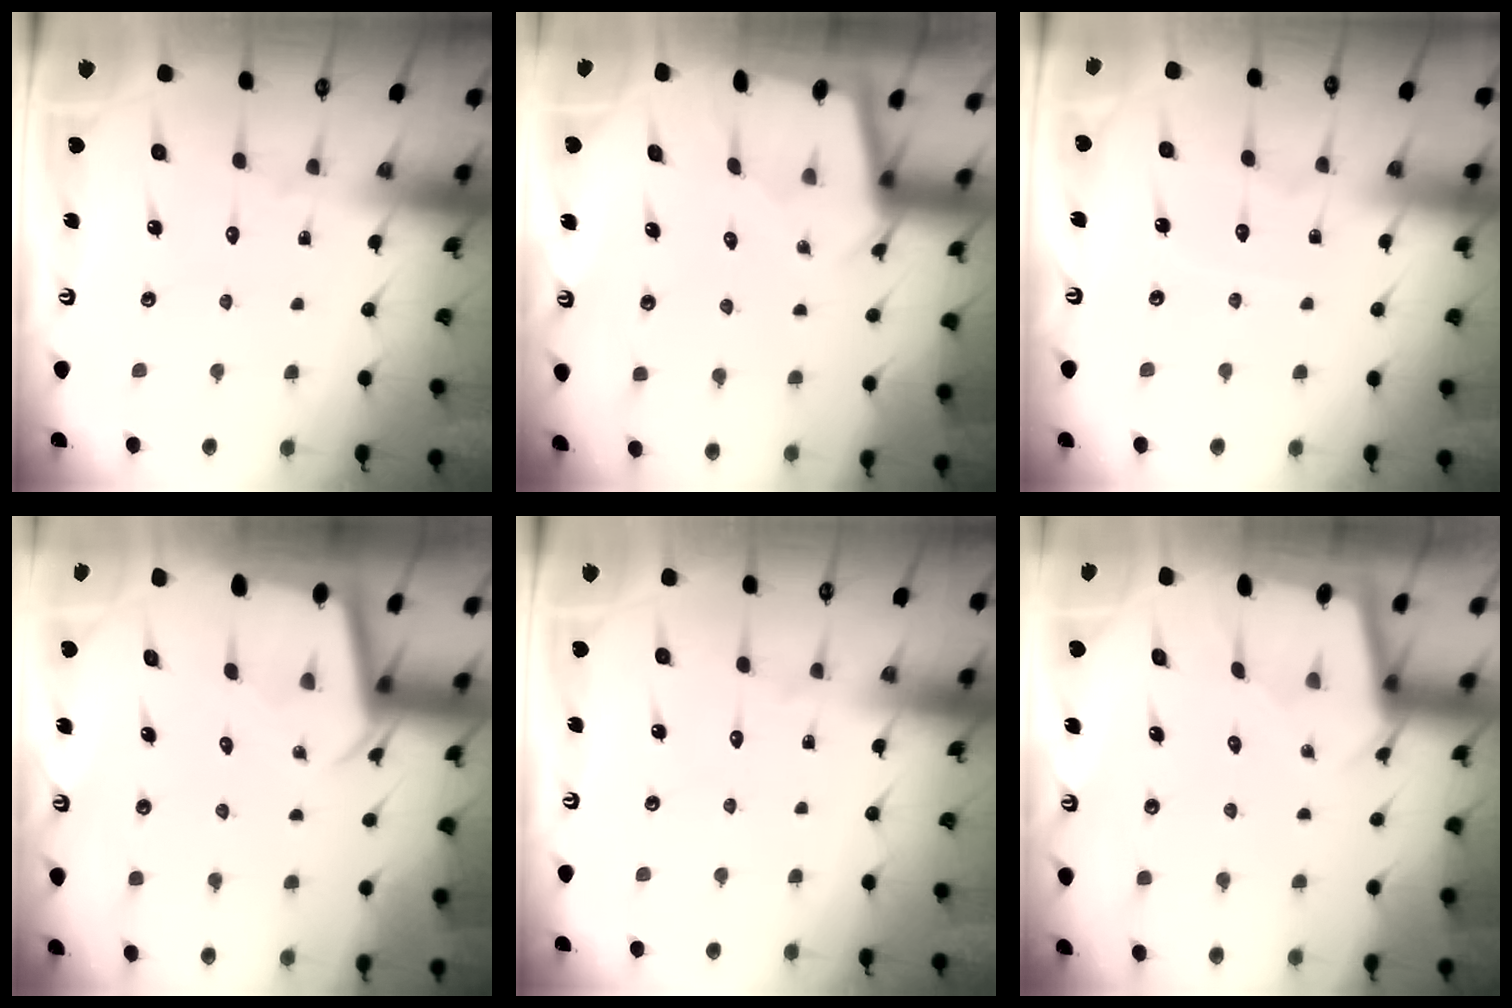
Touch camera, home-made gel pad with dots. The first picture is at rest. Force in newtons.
{"total": 1.7, "press": 1.7, "slide": 0.0}
{"total": 2.6, "press": 2.6, "slide": 0.4}
{"total": 2.0, "press": 2.0, "slide": 0.0}
{"total": 0.0}
{"total": 1.8, "press": 1.8, "slide": 0.2}